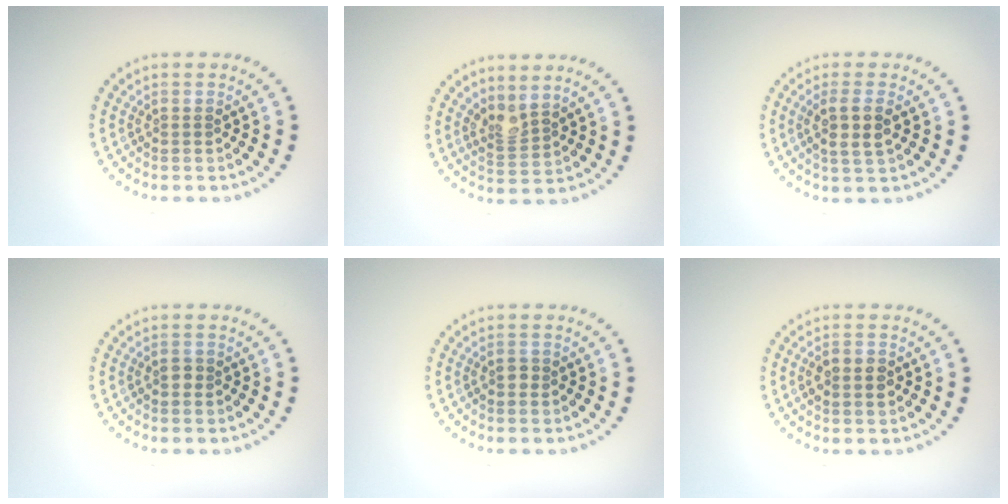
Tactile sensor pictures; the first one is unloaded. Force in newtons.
{"total": 2.1, "press": 1.5, "slide": 1.5}
{"total": 2.6, "press": 2.4, "slide": 1.0}
{"total": 0.9, "press": 0.9, "slide": 0.2}
{"total": 0.9, "press": 0.9, "slide": 0.2}
{"total": 2.0, "press": 2.0, "slide": 0.0}